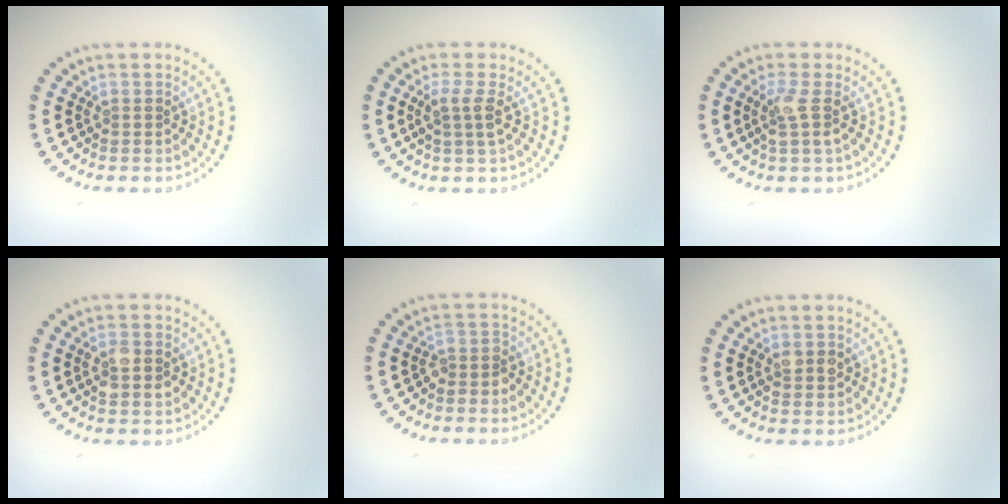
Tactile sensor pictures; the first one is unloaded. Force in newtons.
{"total": 1.9, "press": 1.5, "slide": 1.0}
{"total": 1.9, "press": 1.5, "slide": 1.2}
{"total": 2.2, "press": 2.2, "slide": 0.2}
{"total": 1.6, "press": 1.4, "slide": 0.8}
{"total": 1.7, "press": 1.7, "slide": 0.1}